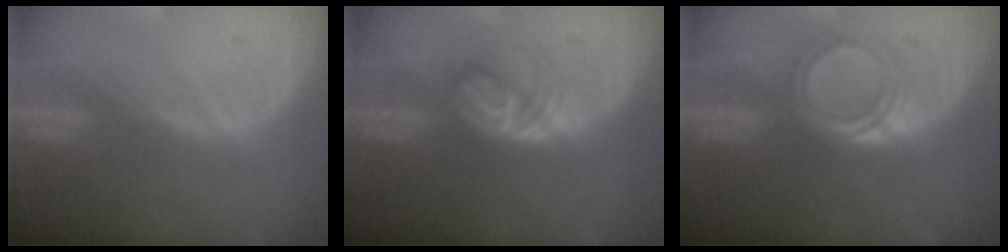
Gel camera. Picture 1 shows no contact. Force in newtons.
{"total": 5.9, "press": 5.1, "slide": 3.0}
{"total": 5.2, "press": 4.5, "slide": 2.7}